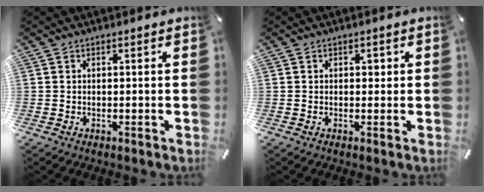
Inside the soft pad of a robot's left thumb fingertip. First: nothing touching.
{"total": 1.5, "force": [0.2, 1.2, 0.9], "torque": [-0.011, 0.004, -0.002]}